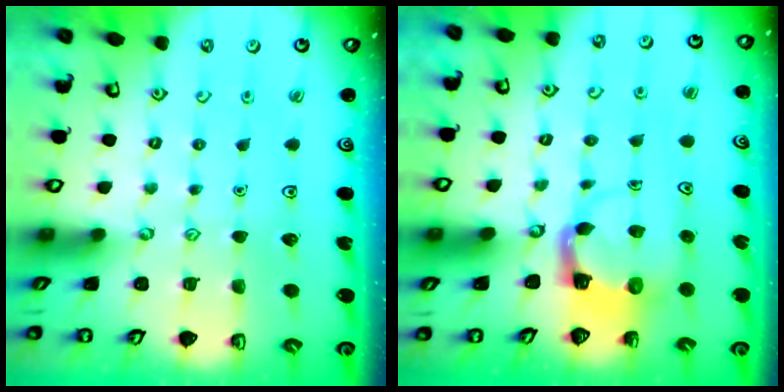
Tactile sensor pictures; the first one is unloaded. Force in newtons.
{"total": 4.0, "press": 3.9, "slide": 0.6}